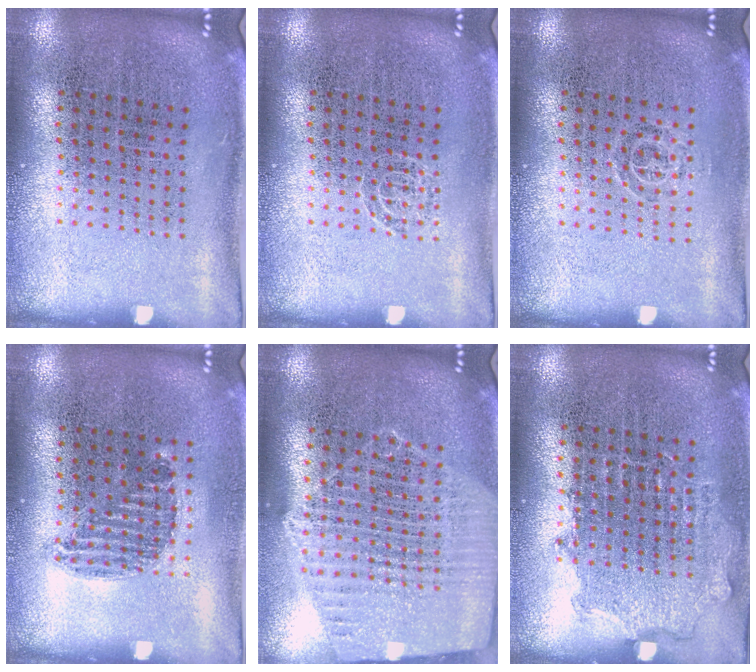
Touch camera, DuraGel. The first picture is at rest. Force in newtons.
{"total": 0.8, "press": 0.8, "slide": 0.1}
{"total": 0.7, "press": 0.5, "slide": 0.6}
{"total": 0.8, "press": 0.7, "slide": 0.5}
{"total": 1.6, "press": 1.5, "slide": 0.4}
{"total": 0.8, "press": 0.8, "slide": 0.2}